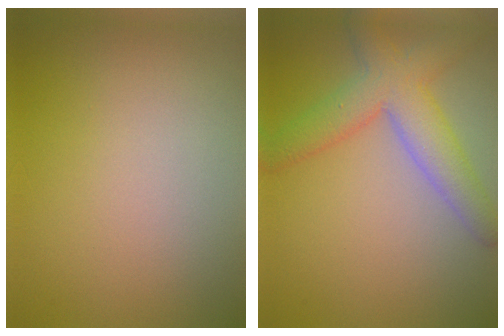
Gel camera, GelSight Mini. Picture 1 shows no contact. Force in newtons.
{"total": 5.5, "press": 5.5, "slide": 0.3}